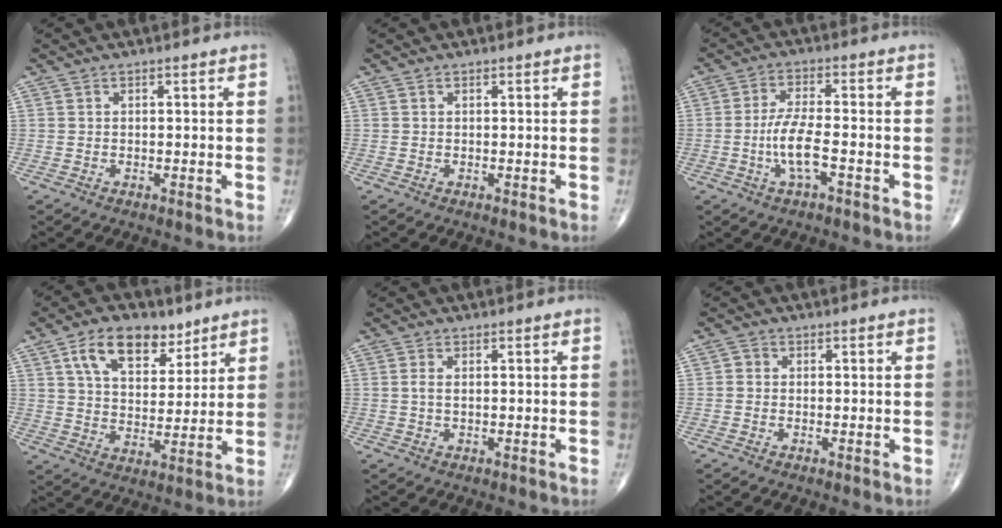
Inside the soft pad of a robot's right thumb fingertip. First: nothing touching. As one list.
[{"total": 0.0}, {"total": 6.8, "force": [-2.1, 1.9, 6.2], "torque": [-0.133, 0.015, -0.041]}, {"total": 12.8, "force": [7.1, 7.3, 7.7], "torque": [-0.101, -0.031, 0.125]}, {"total": 1.6, "force": [0.3, 0.7, 1.4], "torque": [-0.035, 0.002, 0.007]}, {"total": 1.3, "force": [-0.1, 1.2, 0.5], "torque": [-0.001, 0.003, -0.005]}]